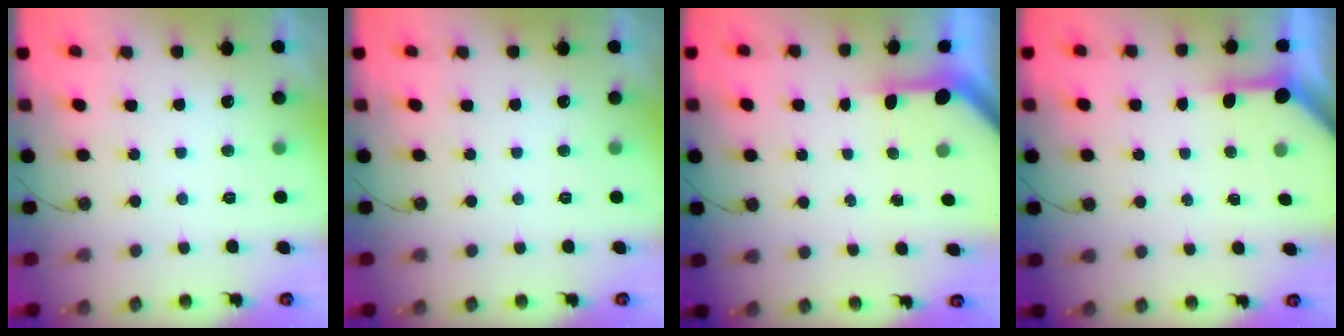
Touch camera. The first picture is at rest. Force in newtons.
{"total": 0.0}
{"total": 3.7, "press": 3.6, "slide": 0.3}
{"total": 3.6, "press": 3.6, "slide": 0.4}